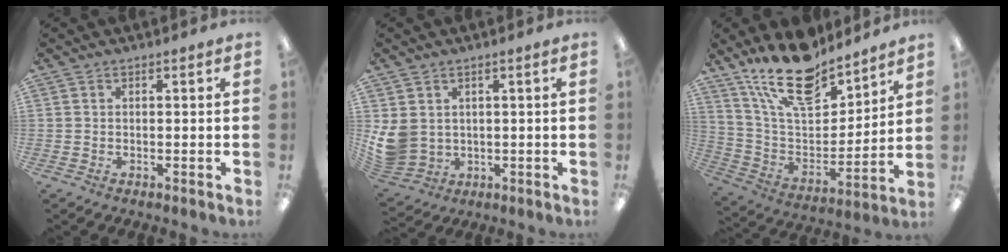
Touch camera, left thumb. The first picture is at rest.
{"total": 6.4, "force": [1.4, 5.5, 2.9], "torque": [-0.081, -0.008, 0.027]}
{"total": 19.4, "force": [15.0, 7.9, 9.3], "torque": [-0.183, -0.089, 0.268]}